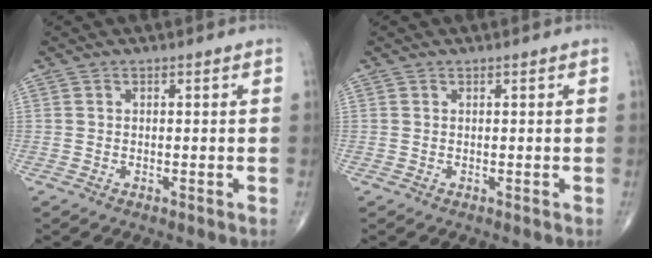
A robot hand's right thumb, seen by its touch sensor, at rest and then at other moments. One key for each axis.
{"total": 0.0}